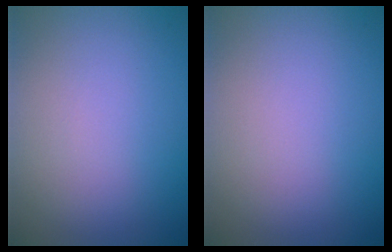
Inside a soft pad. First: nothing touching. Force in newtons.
{"total": 0.0}